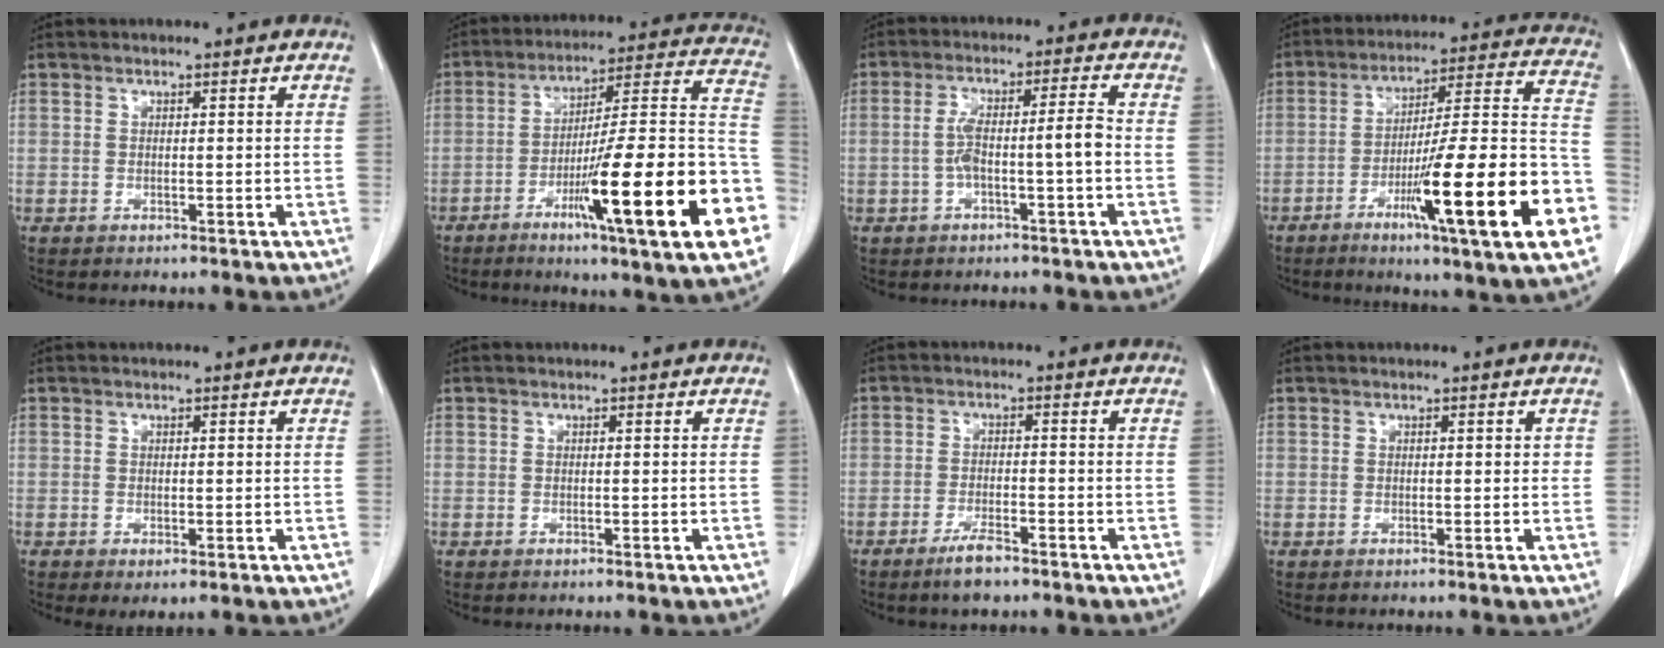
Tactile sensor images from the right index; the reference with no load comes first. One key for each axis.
{"total": 25.9, "fx": -9.4, "fy": 1.0, "fz": 24.1, "tx": -0.278, "ty": -0.010, "tz": -0.145}
{"total": 6.2, "fx": -1.4, "fy": 0.3, "fz": 6.1, "tx": -0.117, "ty": 0.025, "tz": -0.020}
{"total": 23.8, "fx": -9.2, "fy": 0.6, "fz": 22.0, "tx": -0.276, "ty": -0.011, "tz": -0.143}
{"total": 1.4, "fx": -0.1, "fy": 0.5, "fz": 1.3, "tx": -0.024, "ty": -0.008, "tz": 0.005}
{"total": 0.0}
{"total": 4.0, "fx": -3.0, "fy": 0.7, "fz": 2.6, "tx": -0.053, "ty": -0.004, "tz": -0.054}
{"total": 0.8, "fx": 0.2, "fy": 0.5, "fz": 0.6, "tx": -0.006, "ty": 0.004, "tz": 0.003}